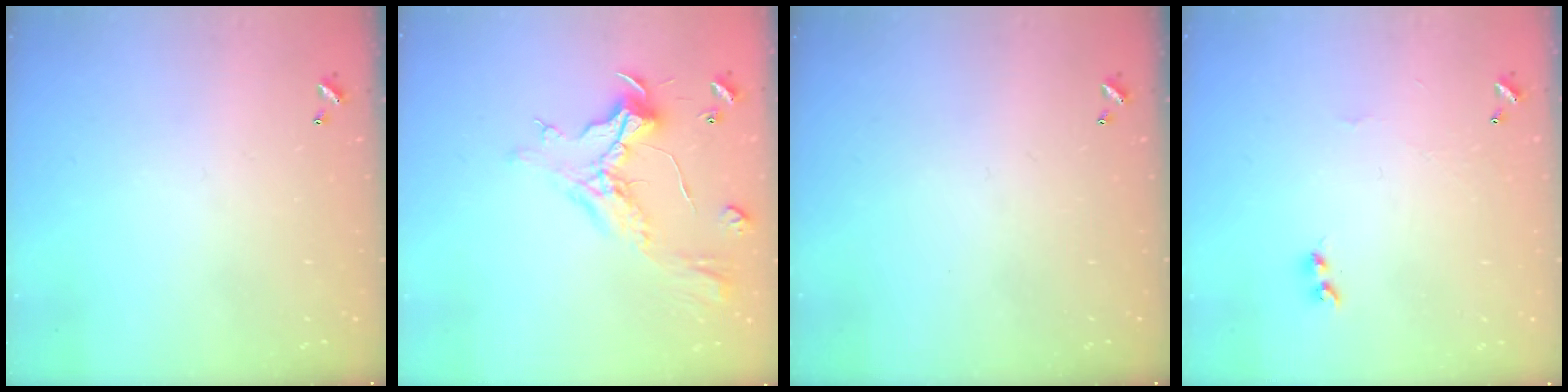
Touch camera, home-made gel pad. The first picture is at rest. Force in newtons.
{"total": 1.1, "press": 0.5, "slide": 1.0}
{"total": 0.0}
{"total": 2.7, "press": 2.7, "slide": 0.7}